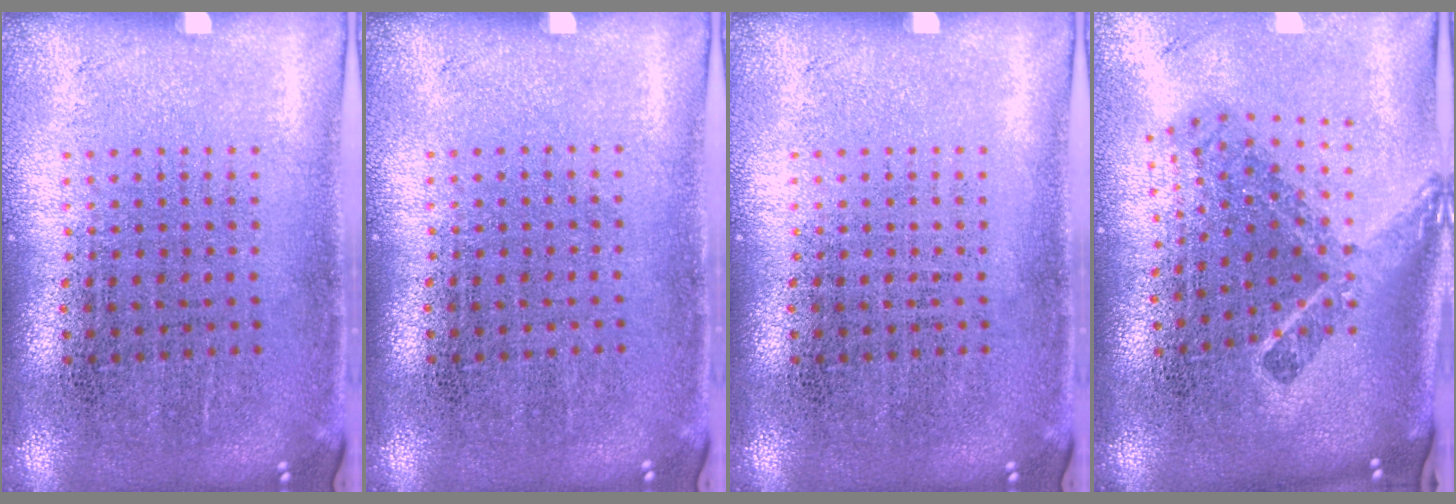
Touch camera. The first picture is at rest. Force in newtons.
{"total": 0.0}
{"total": 0.0}
{"total": 2.2, "press": 1.5, "slide": 1.7}